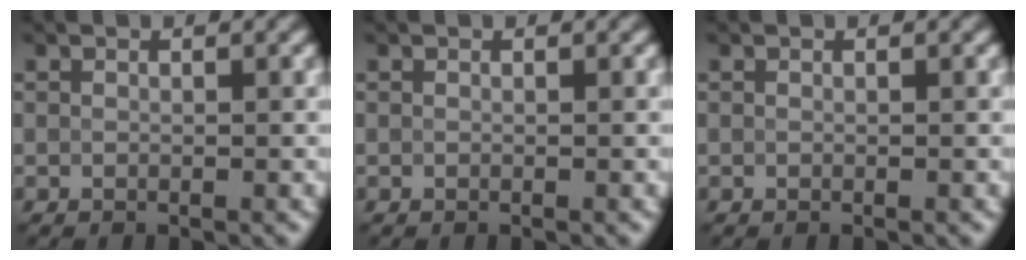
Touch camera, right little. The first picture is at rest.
{"total": 0.0}
{"total": 0.0}